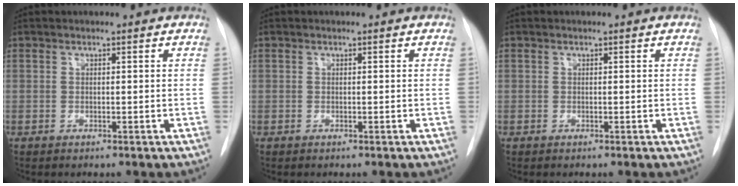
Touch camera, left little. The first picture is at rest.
{"total": 0.0}
{"total": 0.0}